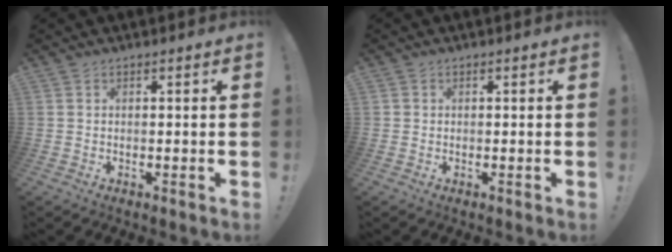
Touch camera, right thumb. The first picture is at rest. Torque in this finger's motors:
{"motor_torque": [-0.29, -0.24, 0.02, -0.08, 0.06]}